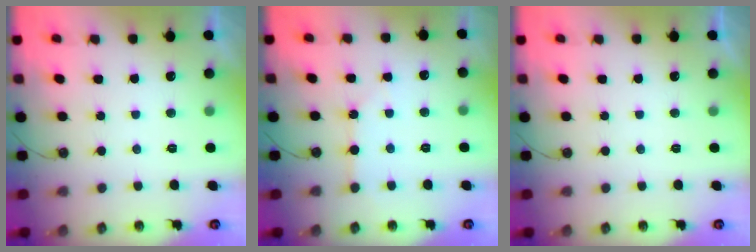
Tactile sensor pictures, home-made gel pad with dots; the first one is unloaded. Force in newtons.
{"total": 3.3, "press": 3.2, "slide": 0.3}
{"total": 0.0}